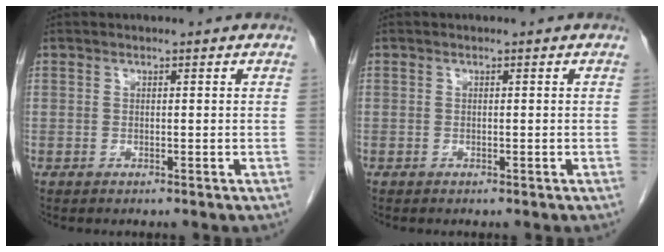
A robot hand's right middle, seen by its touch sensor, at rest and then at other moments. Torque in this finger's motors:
{"motor_torque": [0.61, -0.60, -0.06, -0.02]}